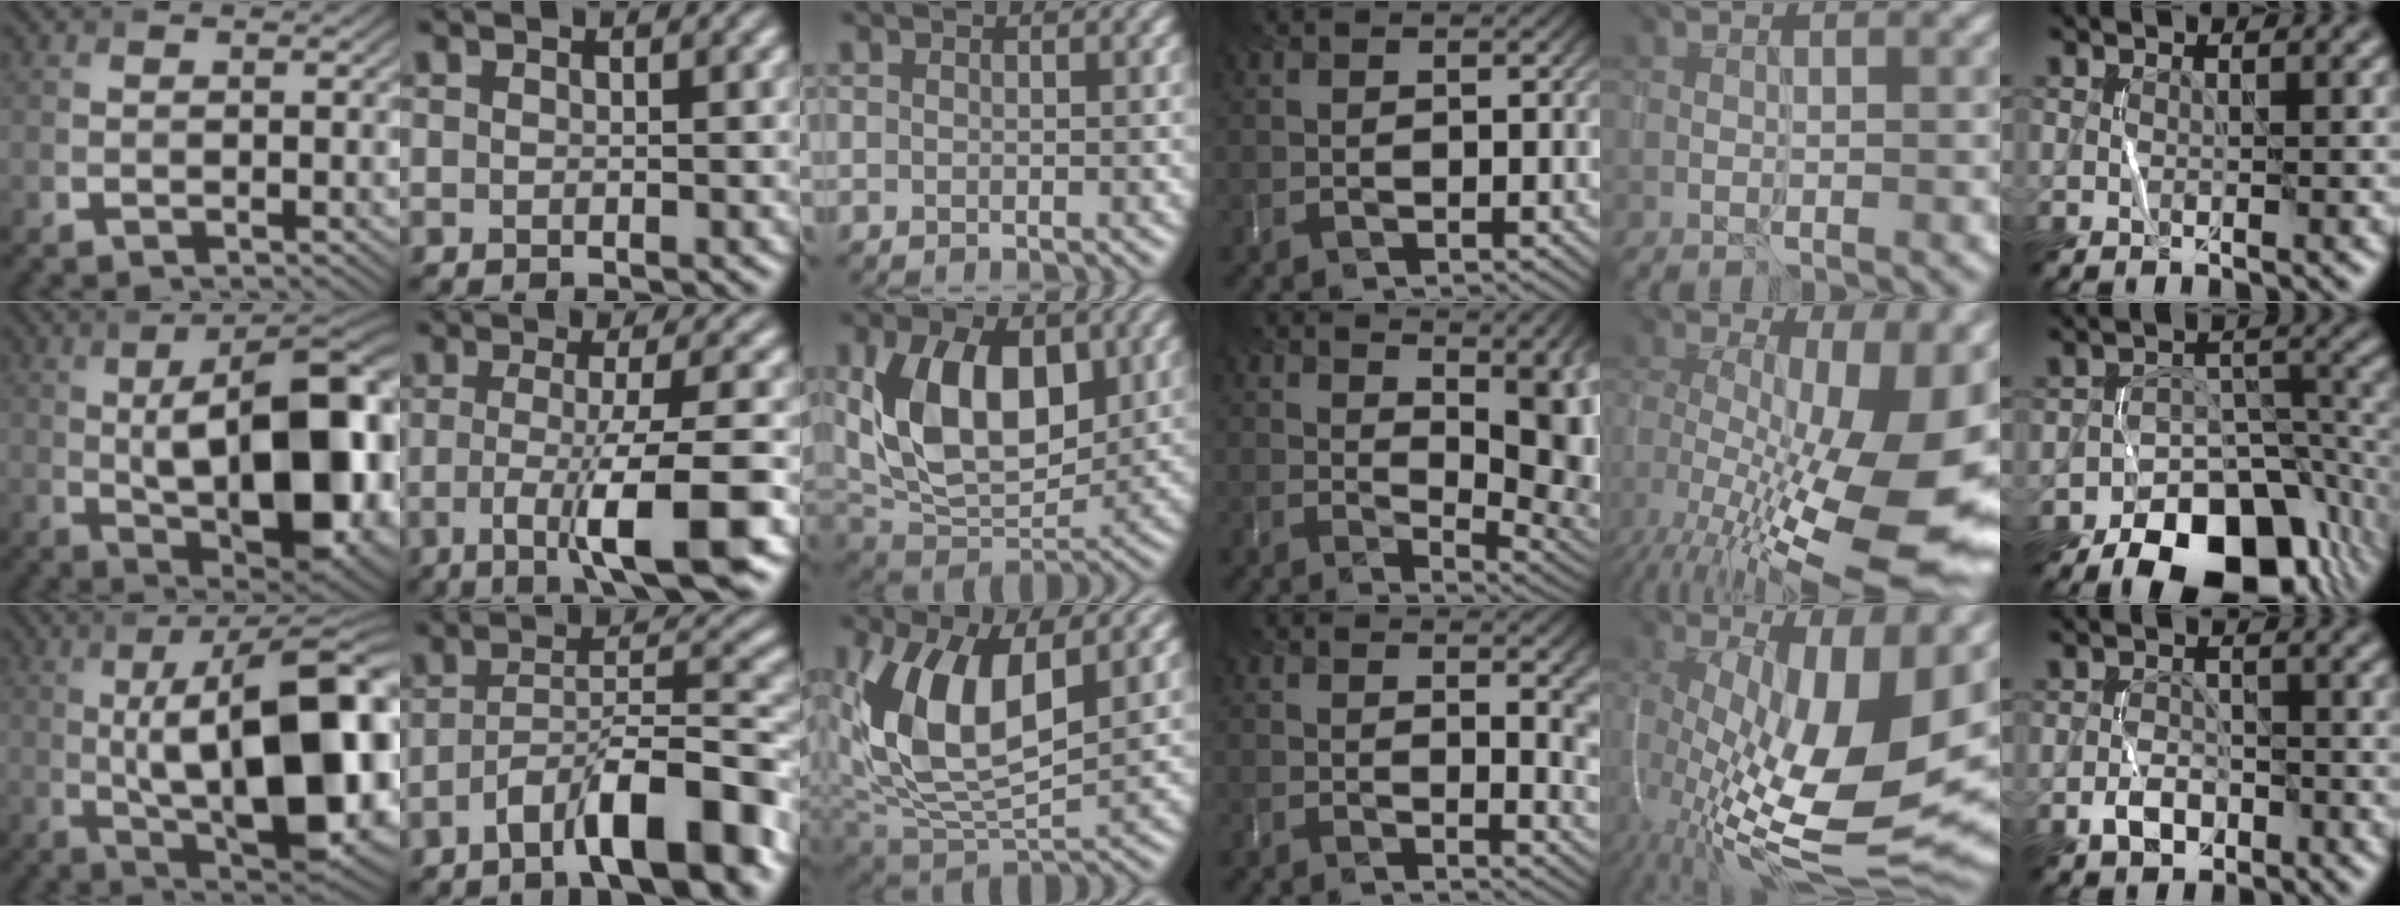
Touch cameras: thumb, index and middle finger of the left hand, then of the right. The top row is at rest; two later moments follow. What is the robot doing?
{"motion": "wrap", "object": "string"}